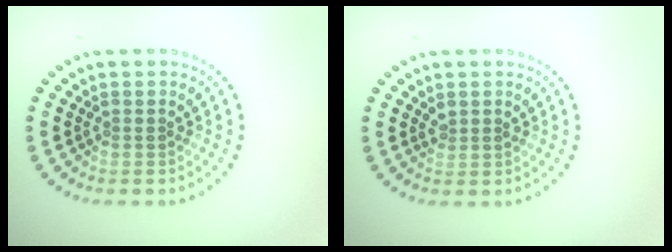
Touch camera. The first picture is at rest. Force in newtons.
{"total": 0.9, "press": 0.9, "slide": 0.3}